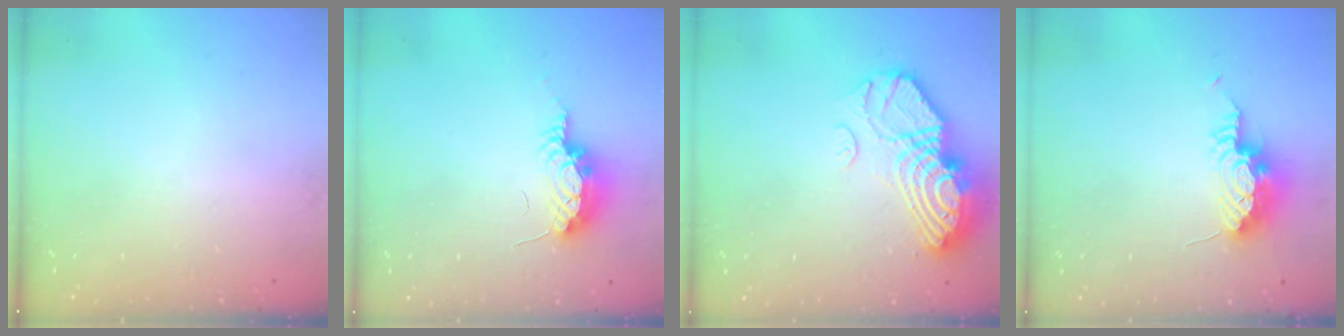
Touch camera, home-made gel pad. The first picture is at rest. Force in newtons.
{"total": 14.9, "press": 10.1, "slide": 11.0}
{"total": 17.3, "press": 16.3, "slide": 5.7}
{"total": 9.9, "press": 9.5, "slide": 2.7}